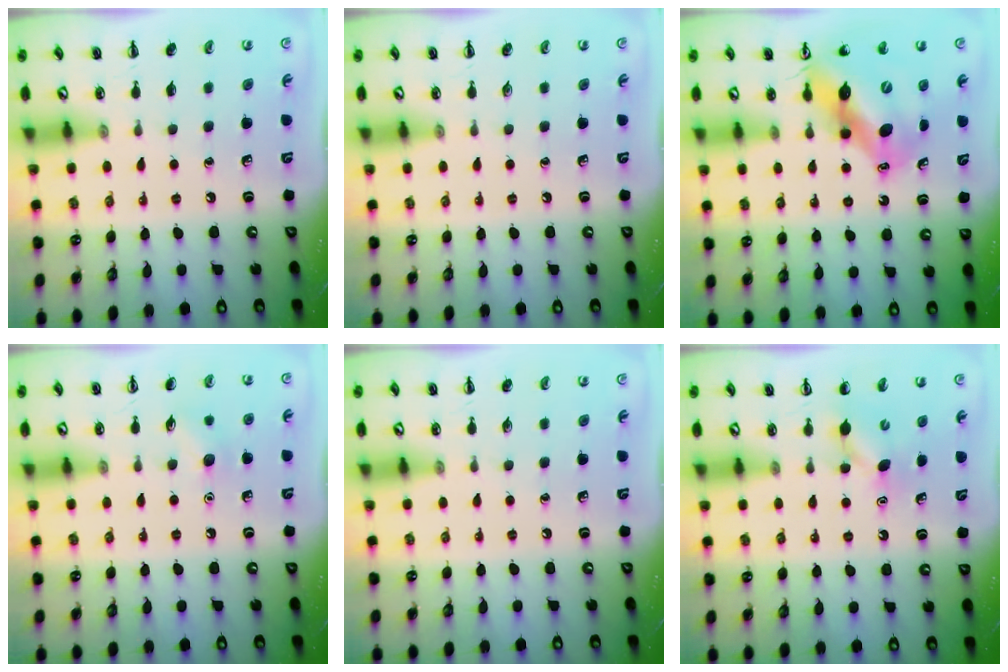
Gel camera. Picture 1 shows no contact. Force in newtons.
{"total": 0.0}
{"total": 10.8, "press": 10.5, "slide": 2.7}
{"total": 6.5, "press": 6.3, "slide": 1.6}
{"total": 0.0}
{"total": 5.2, "press": 5.0, "slide": 1.2}